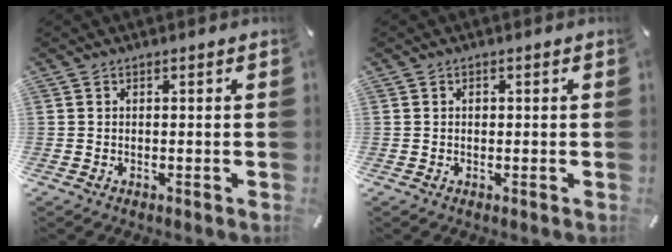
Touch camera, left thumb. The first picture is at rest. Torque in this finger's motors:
{"motor_torque": [0.09, 0.26, -0.29, -0.21, 0.00]}